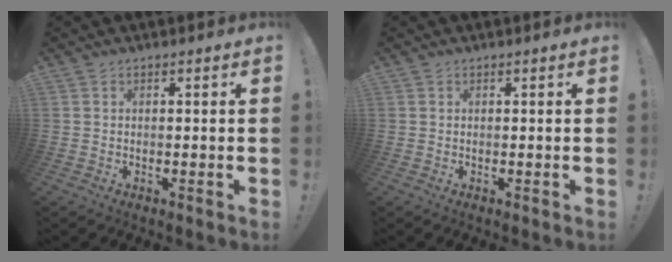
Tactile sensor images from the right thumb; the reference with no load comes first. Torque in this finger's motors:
{"motor_torque": [-0.02, 0.07, -0.09, 0.14, -0.03]}